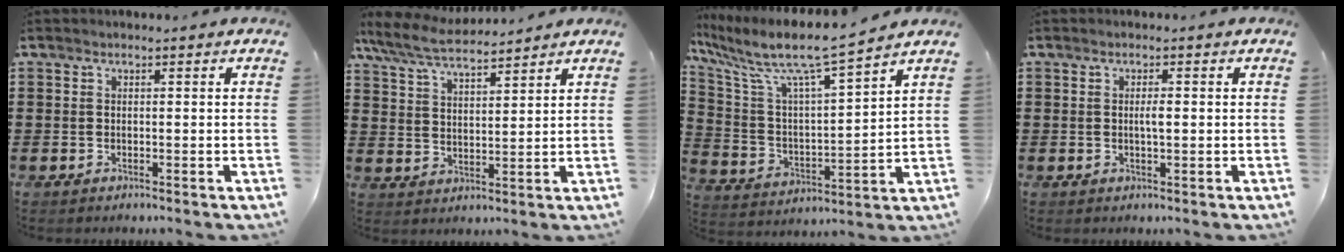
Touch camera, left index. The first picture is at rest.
{"total": 6.4, "force": [5.8, 0.9, 2.7], "torque": [-0.073, -0.021, 0.103]}
{"total": 9.2, "force": [7.5, 0.5, 5.2], "torque": [-0.134, -0.054, 0.121]}
{"total": 1.8, "force": [0.1, 0.3, 1.7], "torque": [-0.033, -0.001, 0.002]}